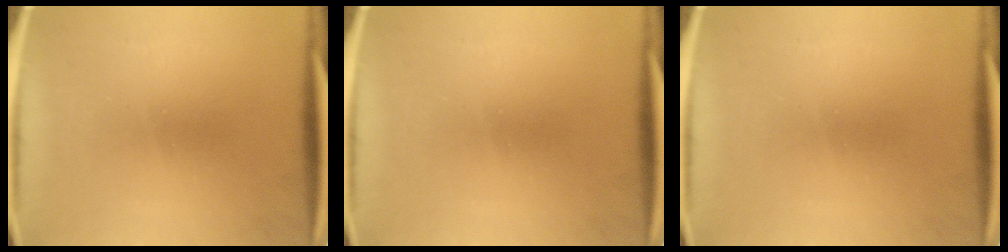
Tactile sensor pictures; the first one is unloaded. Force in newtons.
{"total": 0.0}
{"total": 0.0}